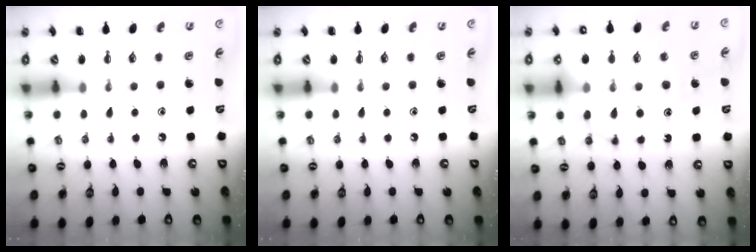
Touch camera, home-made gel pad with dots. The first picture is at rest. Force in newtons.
{"total": 0.0}
{"total": 17.1, "press": 17.0, "slide": 2.2}